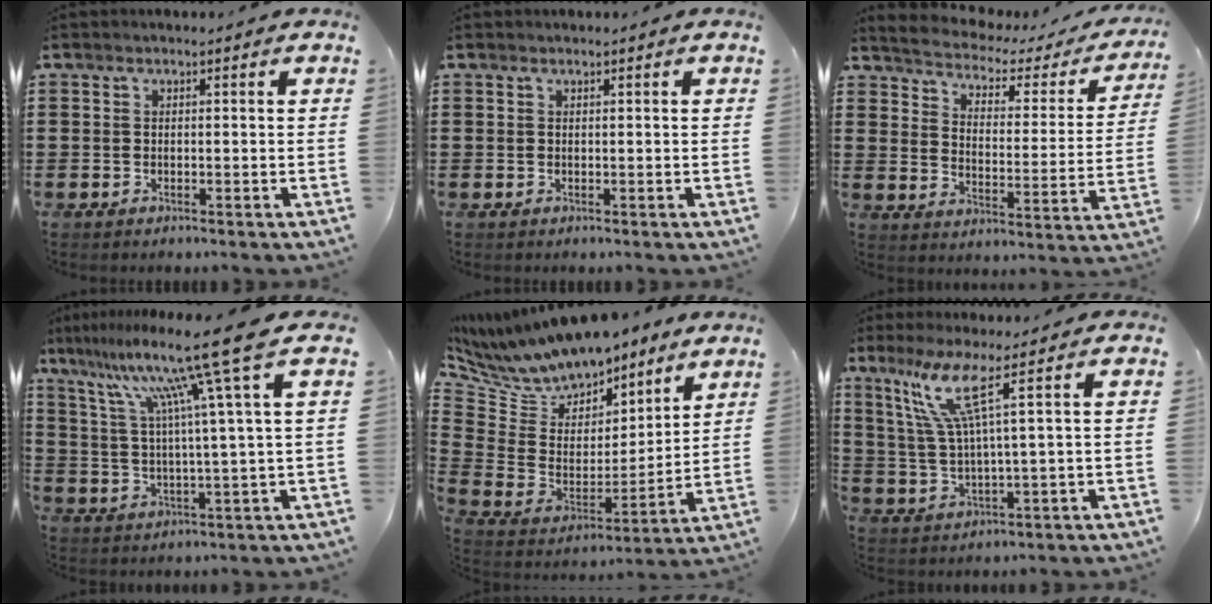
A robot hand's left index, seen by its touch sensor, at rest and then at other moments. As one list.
[{"total": 0.0}, {"total": 2.6, "force": [2.4, 0.8, 0.8], "torque": [-0.038, -0.025, 0.030]}, {"total": 14.9, "force": [8.6, -1.4, 12.2], "torque": [-0.244, -0.044, 0.122]}, {"total": 9.7, "force": [9.0, 3.4, 1.4], "torque": [-0.086, -0.062, 0.162]}, {"total": 9.2, "force": [4.4, 0.0, 8.0], "torque": [-0.182, -0.014, 0.071]}]